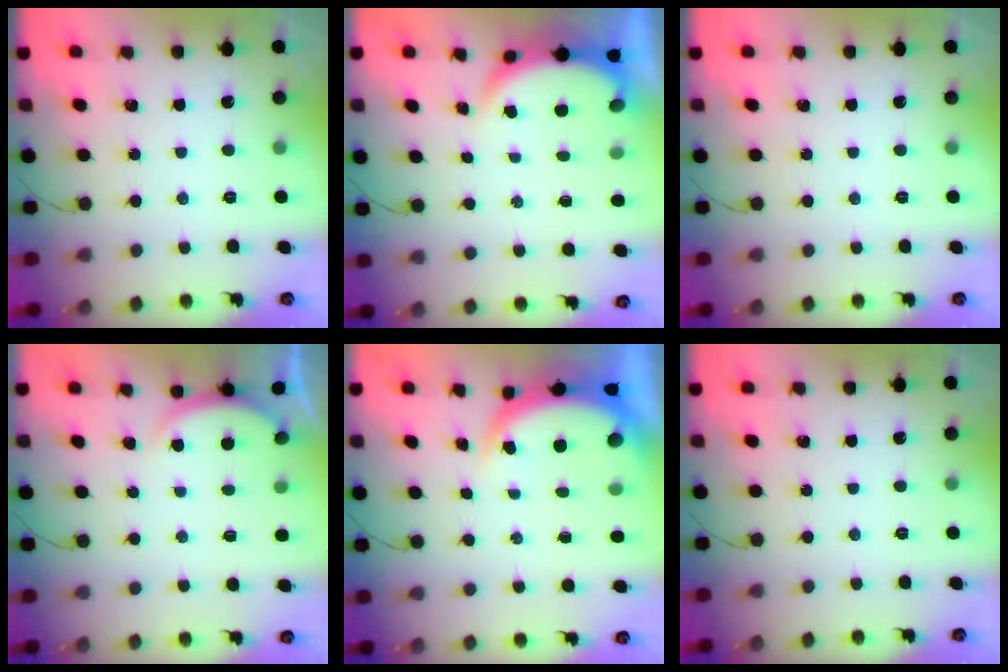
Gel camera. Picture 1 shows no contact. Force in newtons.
{"total": 4.0, "press": 3.9, "slide": 0.6}
{"total": 0.0}
{"total": 1.9, "press": 1.9, "slide": 0.5}
{"total": 4.7, "press": 4.7, "slide": 0.2}
{"total": 0.0}